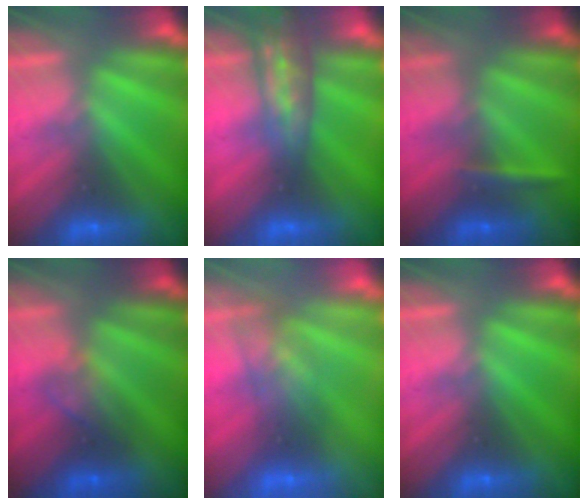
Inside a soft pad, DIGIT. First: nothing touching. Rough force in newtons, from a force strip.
{"total": 2.9}
{"total": 2.4}
{"total": 2.3}
{"total": 2.7}
{"total": 0.0}